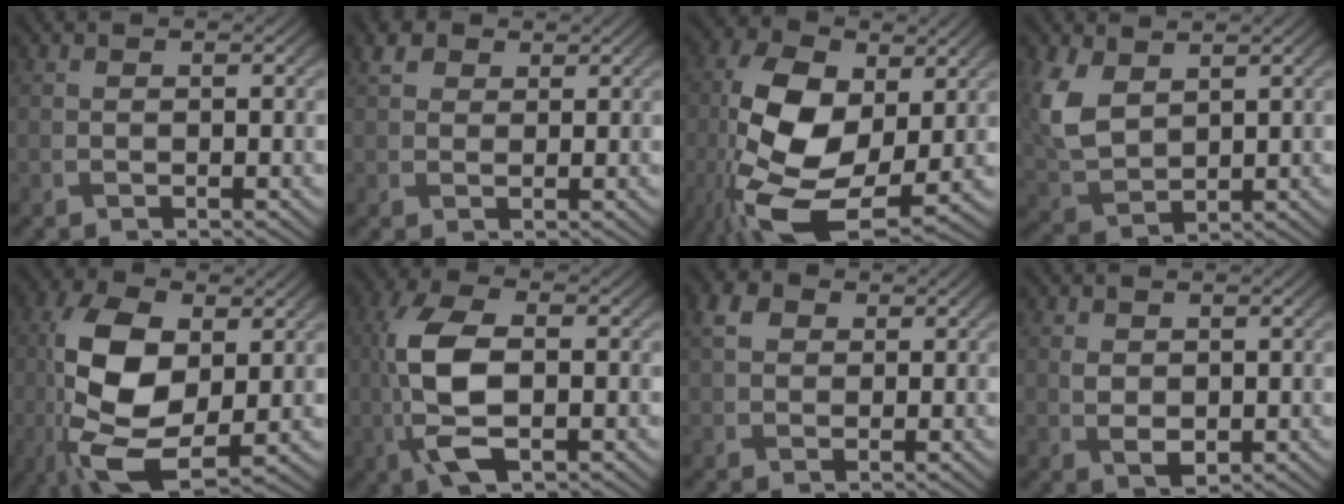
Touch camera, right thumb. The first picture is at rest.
{"total": 2.7, "force": [1.6, 1.9, 1.2], "torque": [-0.028, 0.006, 0.030]}
{"total": 15.0, "force": [-1.9, 8.3, 12.4], "torque": [-0.274, -0.001, -0.041]}
{"total": 7.8, "force": [3.2, 4.8, 5.3], "torque": [-0.146, 0.000, 0.071]}
{"total": 13.9, "force": [-0.8, 7.0, 11.9], "torque": [-0.261, 0.004, -0.020]}
{"total": 9.8, "force": [-1.0, 4.6, 8.7], "torque": [-0.196, 0.008, -0.025]}
{"total": 3.4, "force": [1.2, 2.6, 1.9], "torque": [-0.047, 0.007, 0.017]}
{"total": 2.7, "force": [0.7, 1.9, 1.7], "torque": [-0.043, -0.005, 0.017]}